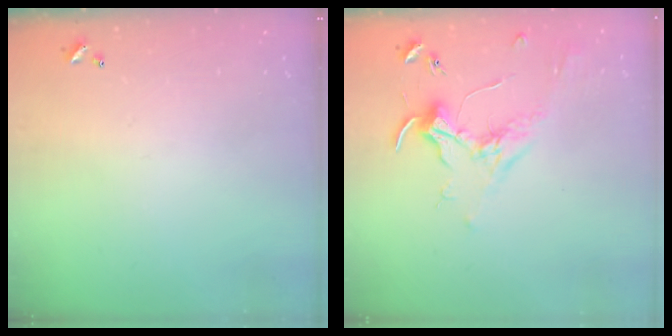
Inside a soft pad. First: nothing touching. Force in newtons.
{"total": 1.7, "press": 1.6, "slide": 0.7}